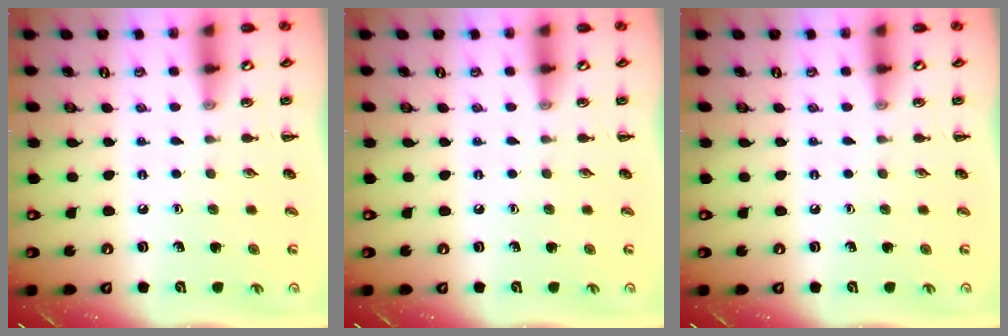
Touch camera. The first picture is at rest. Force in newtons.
{"total": 0.0}
{"total": 0.0}